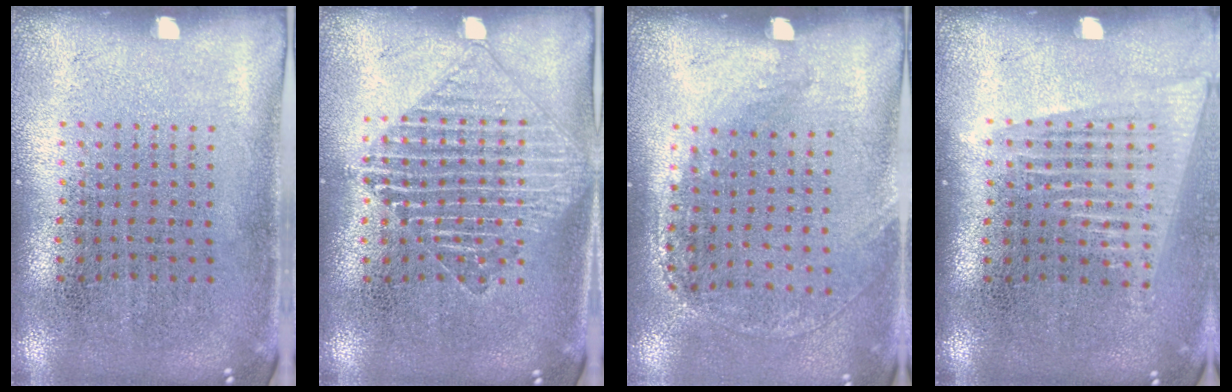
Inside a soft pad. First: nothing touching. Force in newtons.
{"total": 1.5, "press": 1.5, "slide": 0.2}
{"total": 1.3, "press": 0.9, "slide": 0.9}
{"total": 1.5, "press": 1.3, "slide": 0.6}